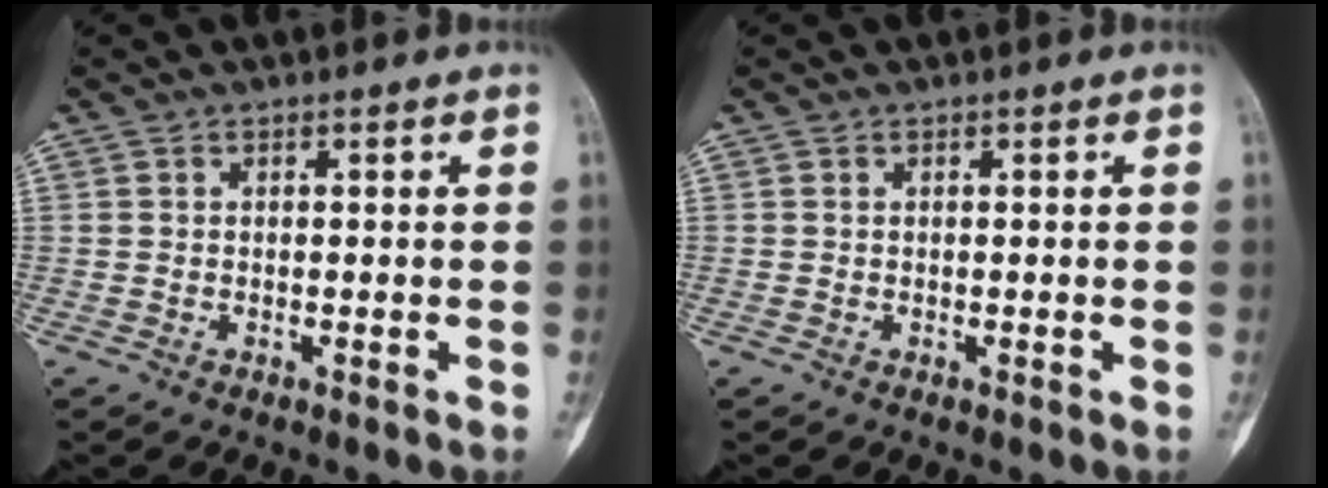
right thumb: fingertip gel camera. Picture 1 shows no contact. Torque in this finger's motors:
{"motor_torque": [0.05, -0.15, 0.26, 0.10, 0.02]}